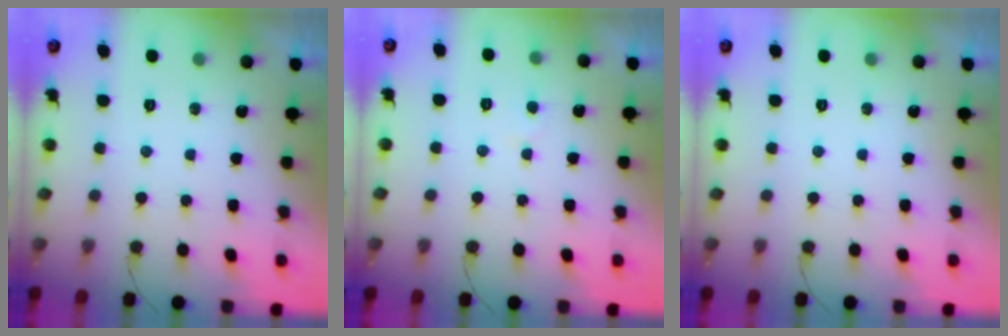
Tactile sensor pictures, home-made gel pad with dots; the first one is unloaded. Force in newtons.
{"total": 2.0, "press": 2.0, "slide": 0.2}
{"total": 0.0}